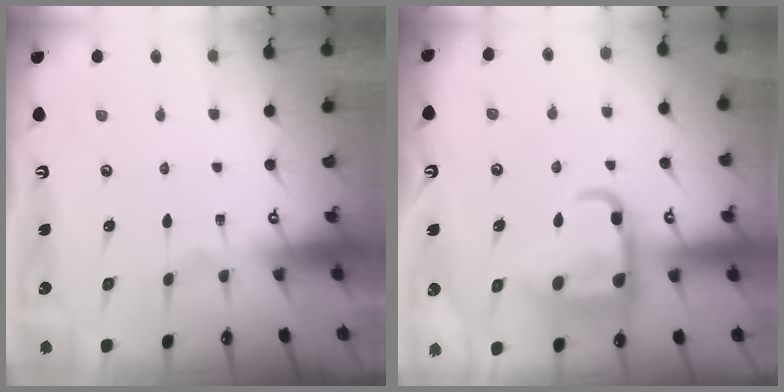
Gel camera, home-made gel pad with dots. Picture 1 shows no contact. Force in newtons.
{"total": 15.7, "press": 15.6, "slide": 1.6}